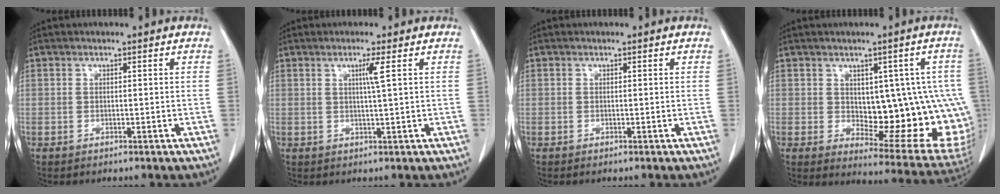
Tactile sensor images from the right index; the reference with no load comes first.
{"total": 2.5, "force": [0.8, -0.7, 2.2], "torque": [-0.043, -0.004, 0.017]}
{"total": 0.0}
{"total": 16.4, "force": [-0.6, 7.8, 14.3], "torque": [-0.125, 0.014, 0.020]}